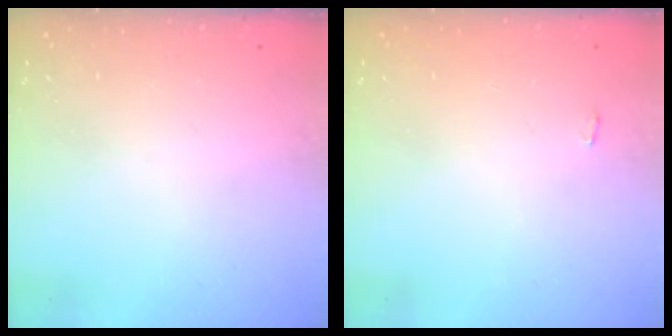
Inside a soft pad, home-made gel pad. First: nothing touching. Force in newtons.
{"total": 2.2, "press": 2.2, "slide": 0.3}